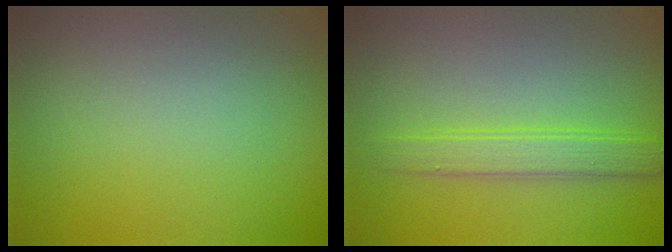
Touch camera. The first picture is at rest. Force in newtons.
{"total": 2.5, "press": 2.5, "slide": 0.1}